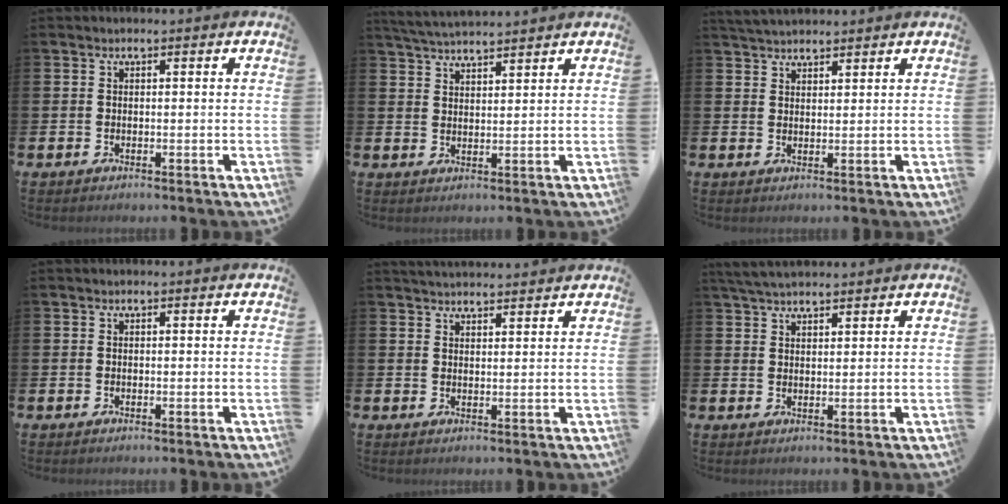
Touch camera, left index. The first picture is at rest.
{"total": 4.1, "force": [4.0, 0.0, 0.5], "torque": [-0.016, -0.020, 0.072]}
{"total": 3.4, "force": [3.3, 0.7, 0.4], "torque": [-0.012, -0.010, 0.062]}
{"total": 0.0}
{"total": 3.0, "force": [3.0, 0.3, 0.1], "torque": [-0.003, -0.014, 0.054]}
{"total": 4.2, "force": [3.9, 1.0, 1.3], "torque": [-0.031, -0.009, 0.073]}